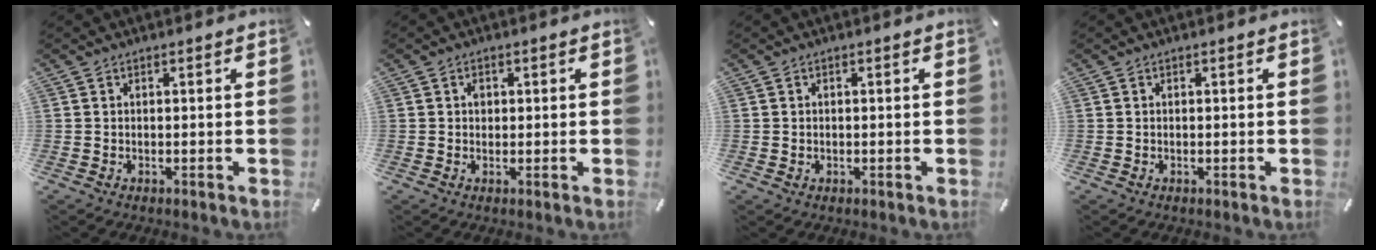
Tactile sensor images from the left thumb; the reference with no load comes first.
{"total": 0.7, "force": [0.1, 0.7, 0.3], "torque": [0.002, 0.000, -0.001]}
{"total": 0.8, "force": [0.0, 0.7, 0.2], "torque": [-0.004, 0.005, -0.001]}
{"total": 0.0}